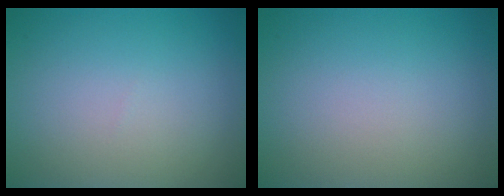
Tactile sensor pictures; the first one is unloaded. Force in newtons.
{"total": 0.0}